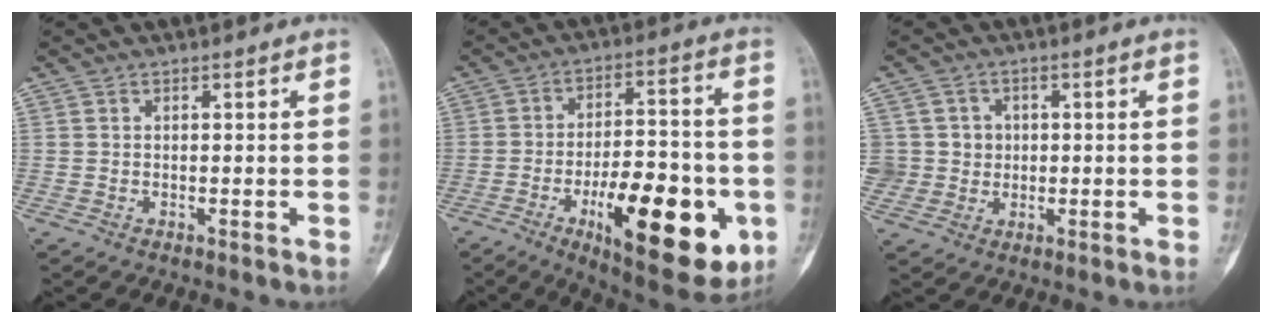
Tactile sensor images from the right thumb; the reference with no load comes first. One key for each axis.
{"total": 23.1, "fx": -7.7, "fy": 9.0, "fz": 19.8, "tx": -0.251, "ty": 0.015, "tz": -0.102}
{"total": 5.7, "fx": 0.4, "fy": 5.7, "fz": 0.2, "tx": 0.035, "ty": 0.010, "tz": 0.007}